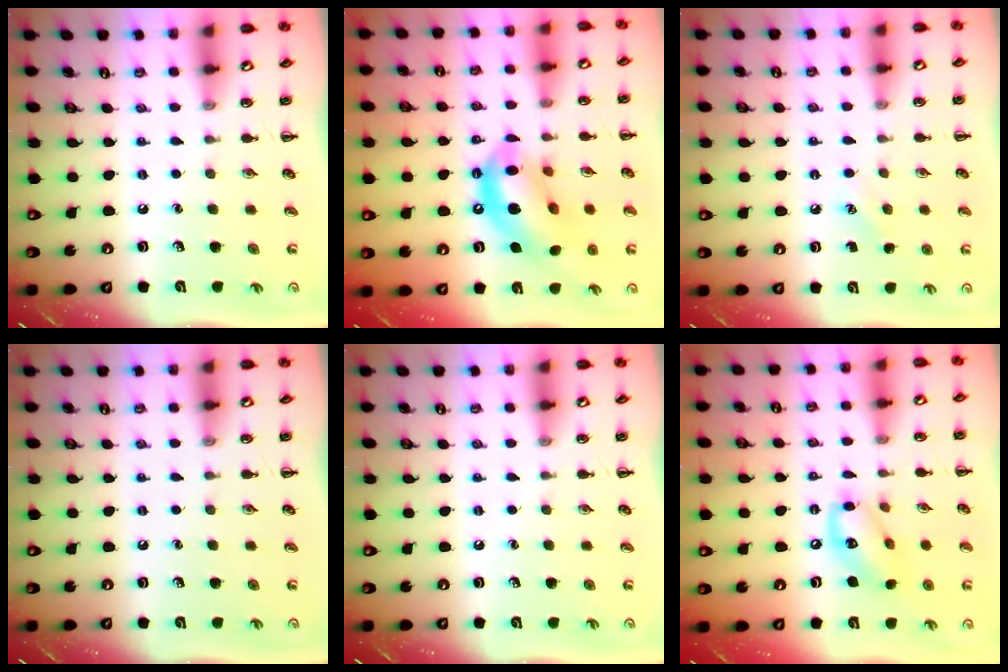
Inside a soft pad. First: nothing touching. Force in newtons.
{"total": 15.0, "press": 14.5, "slide": 4.1}
{"total": 5.8, "press": 5.5, "slide": 1.8}
{"total": 0.0}
{"total": 0.0}
{"total": 12.4, "press": 12.2, "slide": 2.6}